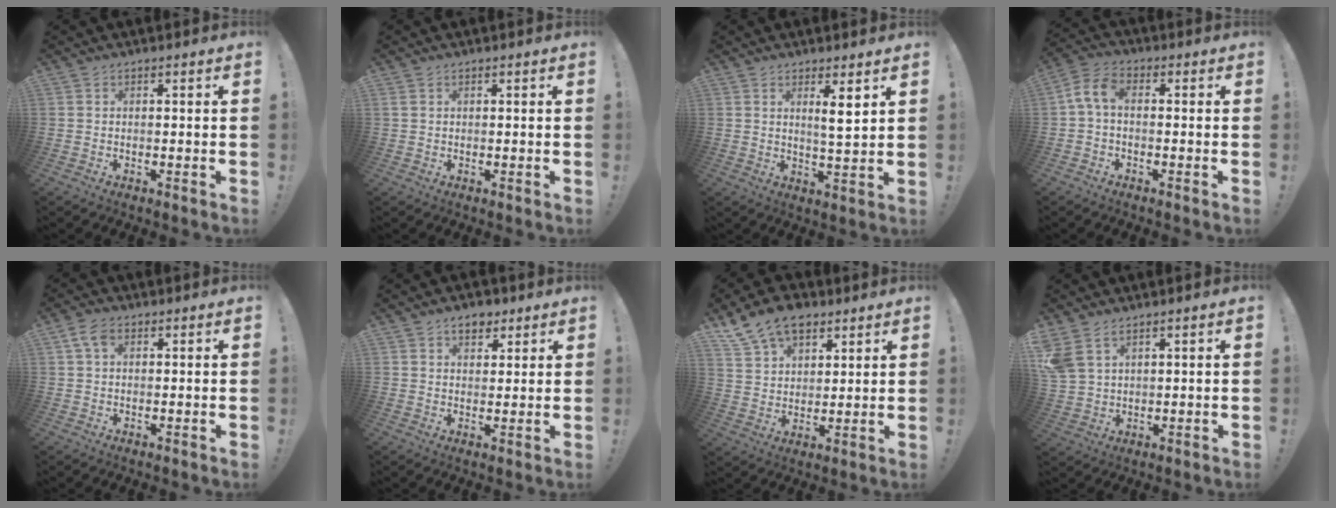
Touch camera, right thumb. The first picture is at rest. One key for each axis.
{"total": 1.2, "fx": 0.6, "fy": 0.8, "fz": 0.6, "tx": -0.016, "ty": 0.005, "tz": 0.012}
{"total": 5.5, "fx": 2.9, "fy": 0.4, "fz": 4.7, "tx": -0.070, "ty": -0.021, "tz": 0.041}
{"total": 6.2, "fx": 0.2, "fy": 3.3, "fz": 5.2, "tx": -0.114, "ty": -0.001, "tz": 0.004}
{"total": 4.7, "fx": 1.8, "fy": 2.8, "fz": 3.2, "tx": -0.057, "ty": 0.003, "tz": 0.036}
{"total": 5.3, "fx": 3.2, "fy": 3.6, "fz": 2.2, "tx": -0.019, "ty": -0.013, "tz": 0.055}
{"total": 12.7, "fx": 8.5, "fy": 7.7, "fz": 5.5, "tx": -0.097, "ty": -0.047, "tz": 0.163}
{"total": 6.5, "fx": 4.2, "fy": 3.6, "fz": 3.4, "tx": -0.068, "ty": -0.013, "tz": 0.083}